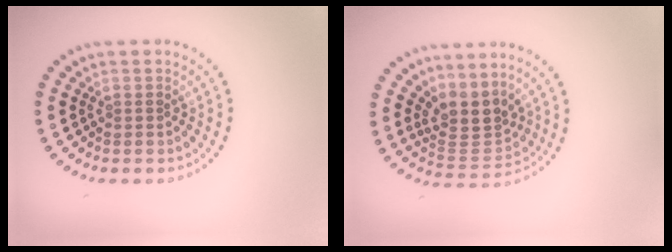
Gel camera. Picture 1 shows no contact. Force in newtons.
{"total": 3.3, "press": 2.5, "slide": 2.2}